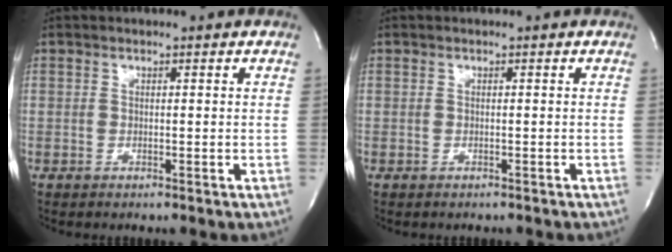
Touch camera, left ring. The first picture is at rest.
{"total": 1.2, "force": [-1.0, 0.5, 0.3], "torque": [-0.011, 0.000, -0.011]}